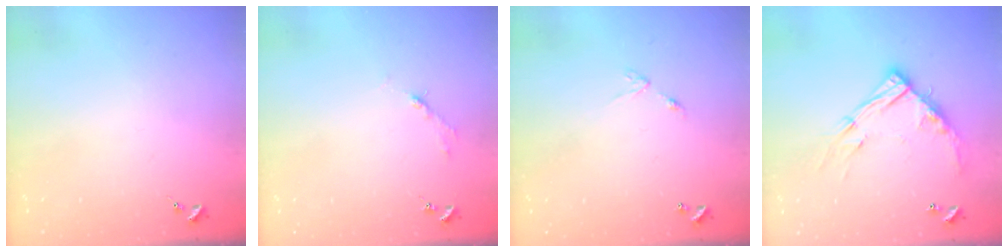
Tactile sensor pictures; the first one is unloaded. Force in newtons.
{"total": 2.7, "press": 2.7, "slide": 0.4}
{"total": 5.9, "press": 5.9, "slide": 0.4}
{"total": 13.8, "press": 13.8, "slide": 1.0}